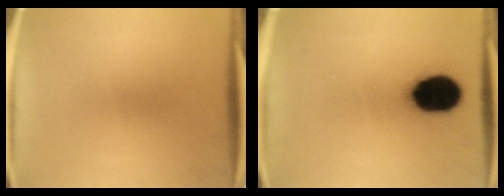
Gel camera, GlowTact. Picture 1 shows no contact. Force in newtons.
{"total": 15.6}